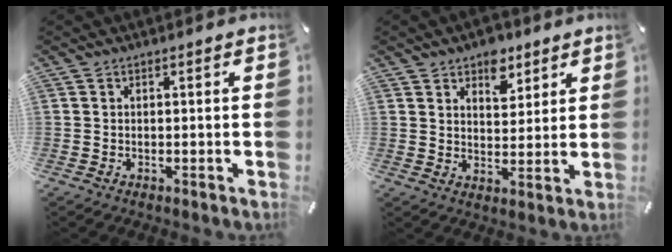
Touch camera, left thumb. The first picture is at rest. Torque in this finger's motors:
{"motor_torque": [1.00, 0.39, 0.31, -0.03, -0.01]}